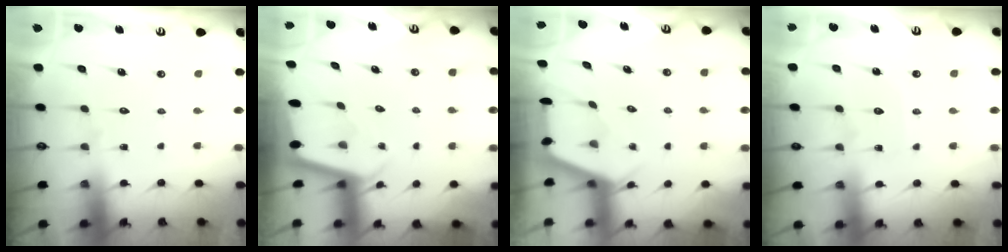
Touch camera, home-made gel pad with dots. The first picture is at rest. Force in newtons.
{"total": 1.9, "press": 1.9, "slide": 0.0}
{"total": 3.5, "press": 3.5, "slide": 0.1}
{"total": 3.8, "press": 3.8, "slide": 0.5}